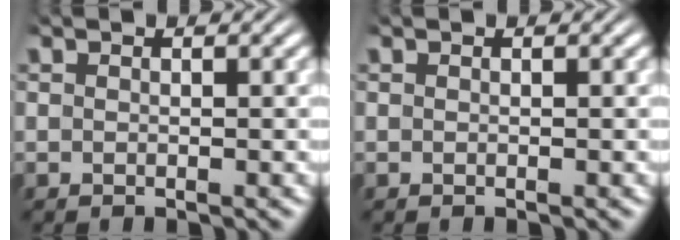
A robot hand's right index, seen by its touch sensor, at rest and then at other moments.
{"total": 0.0}